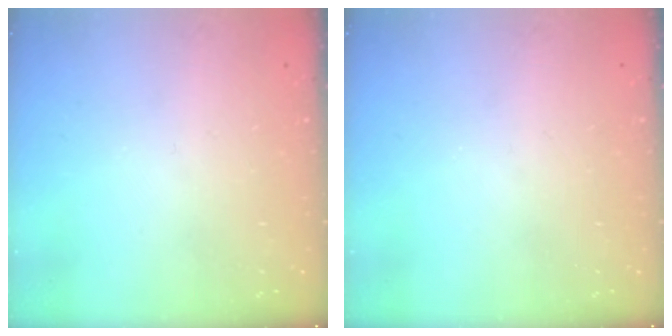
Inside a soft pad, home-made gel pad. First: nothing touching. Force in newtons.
{"total": 0.0}